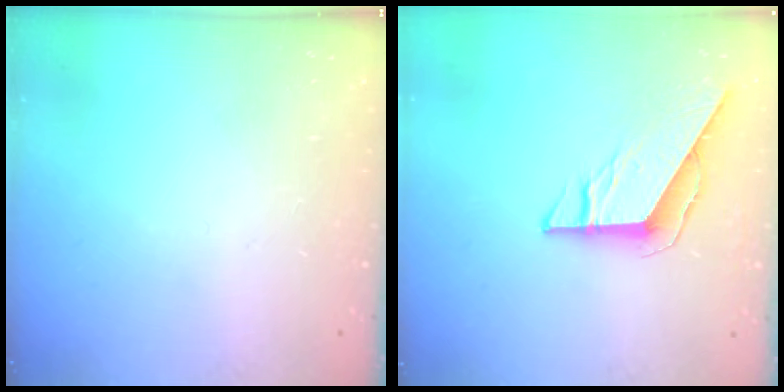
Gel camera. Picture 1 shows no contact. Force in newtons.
{"total": 8.1, "press": 8.1, "slide": 0.6}